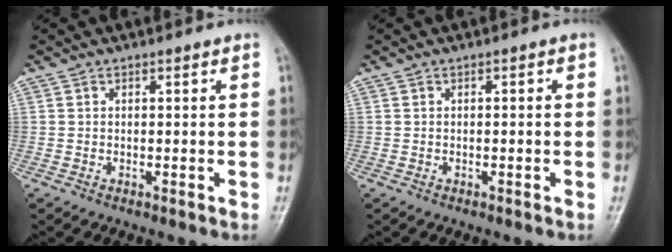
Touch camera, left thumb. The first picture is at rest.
{"total": 0.6, "force": [-0.1, 0.2, 0.6], "torque": [-0.012, 0.005, 0.001]}